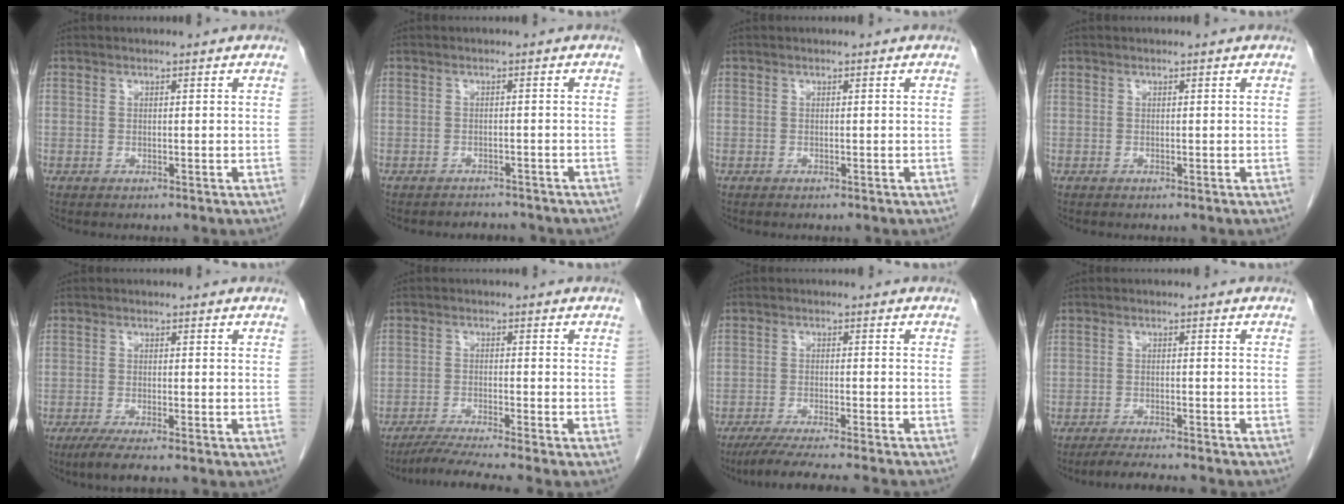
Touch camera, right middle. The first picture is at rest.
{"total": 4.0, "force": [-3.7, 1.4, 0.5], "torque": [-0.008, 0.001, -0.044]}
{"total": 0.0}
{"total": 0.0}
{"total": 3.9, "force": [-2.9, -0.1, 2.6], "torque": [-0.049, -0.011, -0.051]}
{"total": 7.1, "force": [-6.0, -1.7, 3.4], "torque": [-0.052, -0.025, -0.100]}
{"total": 13.3, "force": [-11.7, -0.3, 6.2], "torque": [-0.083, -0.029, -0.172]}
{"total": 9.0, "force": [-8.1, 0.9, 3.8], "torque": [-0.054, -0.013, -0.114]}